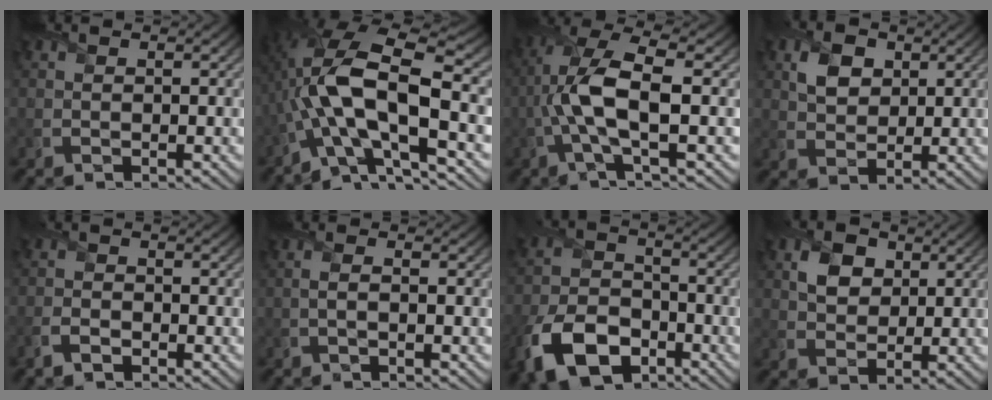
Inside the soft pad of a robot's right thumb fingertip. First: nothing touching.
{"total": 15.7, "force": [-2.3, 5.8, 14.4], "torque": [-0.296, 0.016, -0.051]}
{"total": 9.3, "force": [-0.9, 2.7, 8.9], "torque": [-0.196, 0.019, -0.025]}
{"total": 4.7, "force": [1.8, 3.3, 2.7], "torque": [-0.063, 0.004, 0.032]}
{"total": 2.5, "force": [-1.6, 1.3, 1.4], "torque": [-0.034, -0.004, -0.036]}
{"total": 1.3, "force": [-0.2, 0.2, 1.2], "torque": [-0.027, 0.004, -0.007]}
{"total": 12.0, "force": [-6.3, 7.2, 7.2], "torque": [-0.173, -0.028, -0.121]}
{"total": 4.9, "force": [1.7, 3.6, 2.8], "torque": [-0.064, 0.004, 0.026]}